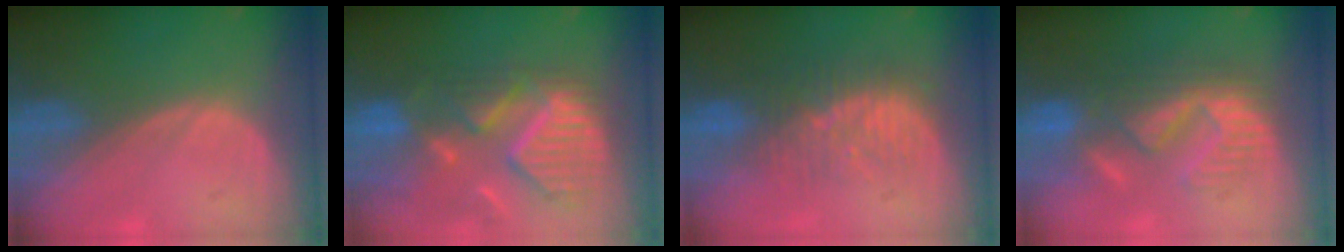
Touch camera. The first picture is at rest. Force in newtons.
{"total": 11.8, "press": 10.4, "slide": 5.6}
{"total": 8.4, "press": 7.8, "slide": 3.0}
{"total": 9.0, "press": 8.9, "slide": 1.6}